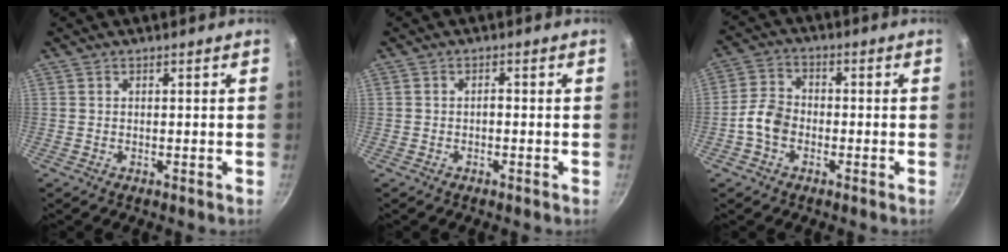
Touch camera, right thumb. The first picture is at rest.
{"total": 1.0, "force": [-0.4, 0.5, 0.7], "torque": [-0.010, 0.009, -0.006]}
{"total": 5.8, "force": [-2.1, 4.3, 3.4], "torque": [-0.052, 0.025, -0.050]}